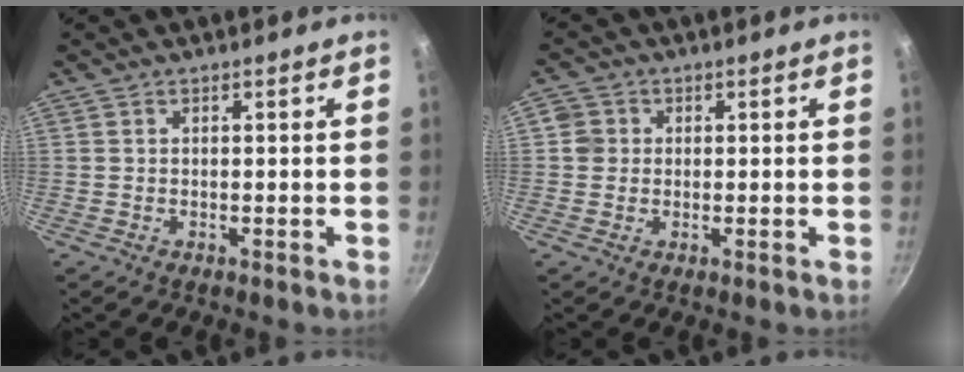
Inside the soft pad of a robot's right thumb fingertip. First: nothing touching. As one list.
[{"total": 3.2, "force": [0.4, 3.1, 0.9], "torque": [0.002, 0.004, 0.004]}]